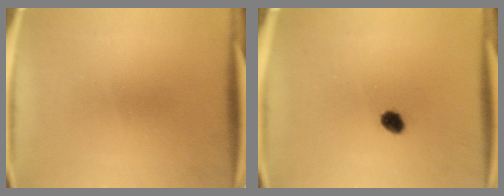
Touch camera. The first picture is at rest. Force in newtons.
{"total": 3.0}